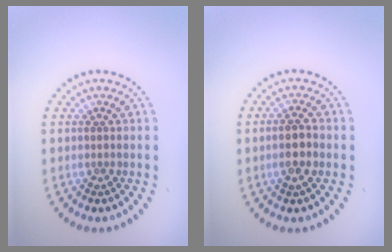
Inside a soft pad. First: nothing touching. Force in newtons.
{"total": 2.5, "press": 2.4, "slide": 0.6}